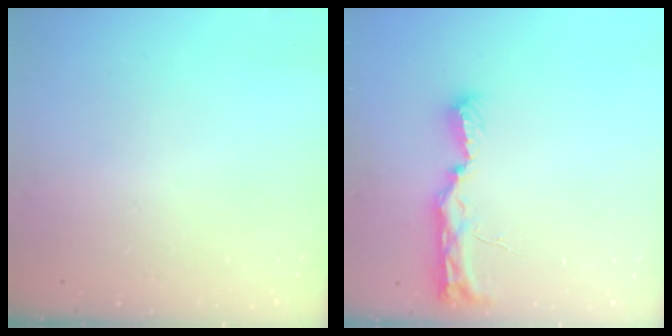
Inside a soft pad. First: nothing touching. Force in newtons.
{"total": 9.6, "press": 9.3, "slide": 2.4}